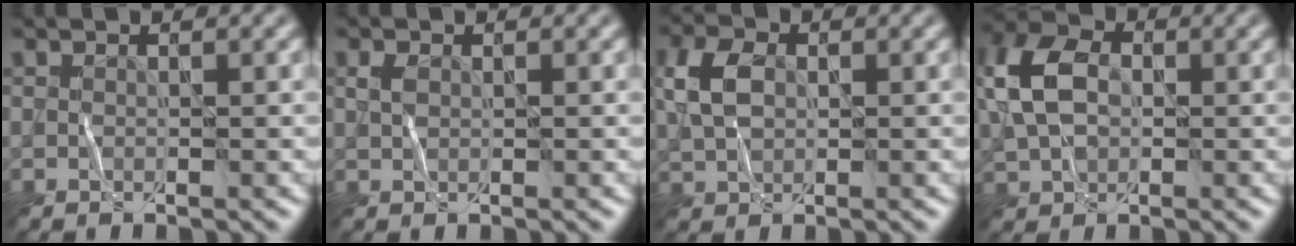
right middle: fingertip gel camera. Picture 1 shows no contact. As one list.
[{"total": 1.0, "force": [0.2, 0.8, 0.7], "torque": [-0.017, 0.003, 0.005]}, {"total": 4.1, "force": [0.6, 3.0, 2.8], "torque": [-0.066, 0.011, 0.006]}, {"total": 7.3, "force": [0.7, 5.2, 5.0], "torque": [-0.131, 0.019, 0.001]}]